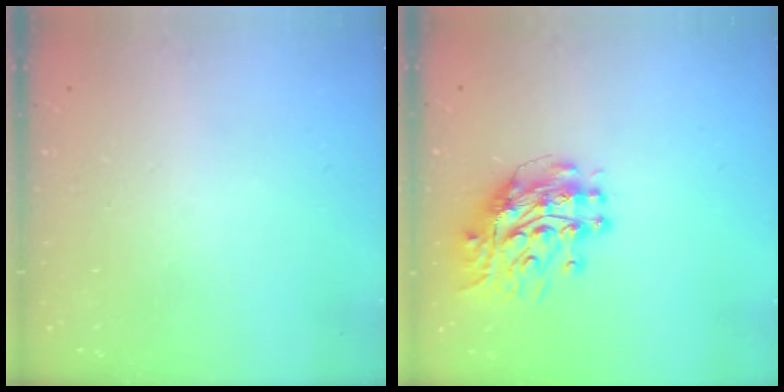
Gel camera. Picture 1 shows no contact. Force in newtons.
{"total": 11.7, "press": 11.6, "slide": 1.2}